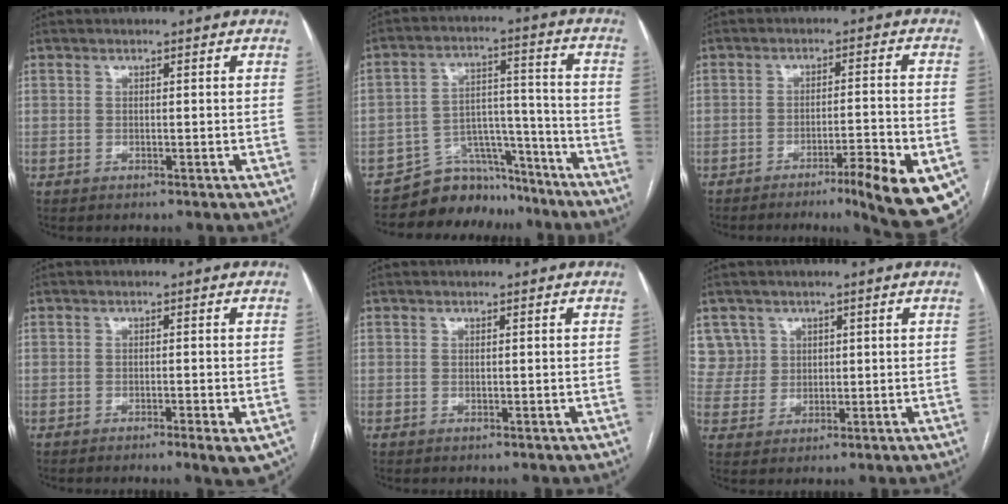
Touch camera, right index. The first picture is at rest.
{"total": 9.6, "force": [-8.7, 4.1, 0.0], "torque": [0.019, 0.066, -0.142]}
{"total": 14.1, "force": [-8.5, 1.2, 11.2], "torque": [-0.079, 0.007, -0.118]}
{"total": 4.2, "force": [-2.5, 0.7, 3.4], "torque": [-0.032, -0.006, -0.033]}
{"total": 0.0}
{"total": 5.6, "force": [2.7, 5.0, -0.3], "torque": [0.015, 0.012, 0.059]}